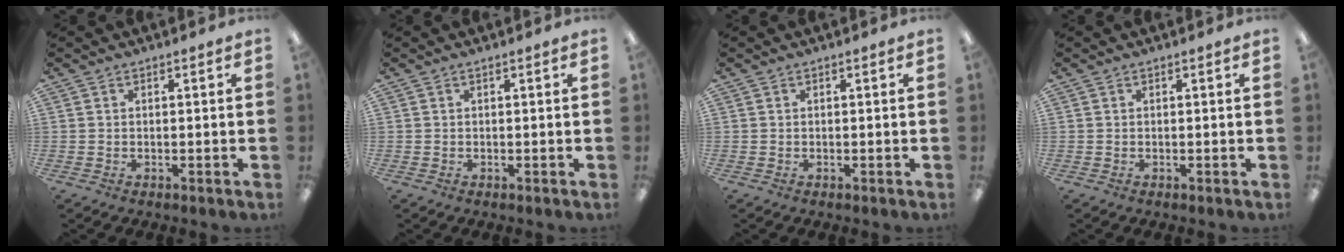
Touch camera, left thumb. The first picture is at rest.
{"total": 0.0}
{"total": 0.0}
{"total": 0.0}